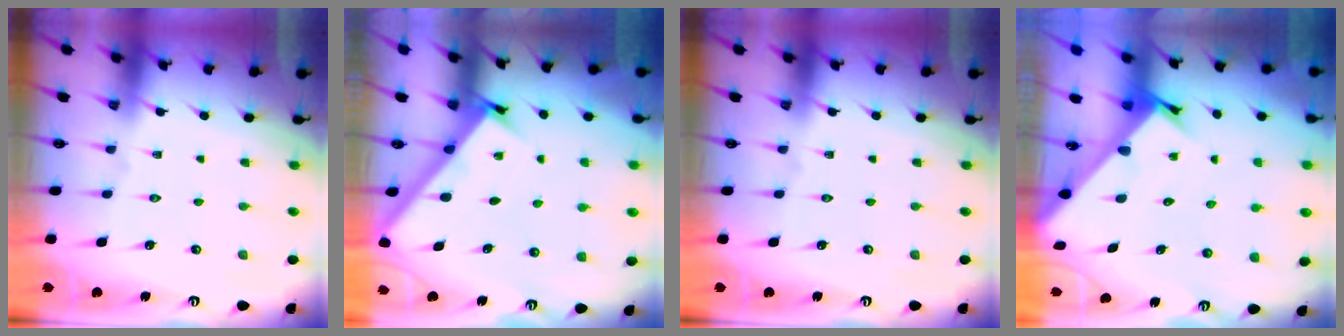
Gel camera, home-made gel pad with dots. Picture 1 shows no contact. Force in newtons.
{"total": 3.0, "press": 3.0, "slide": 0.2}
{"total": 0.0}
{"total": 2.6, "press": 2.6, "slide": 0.2}